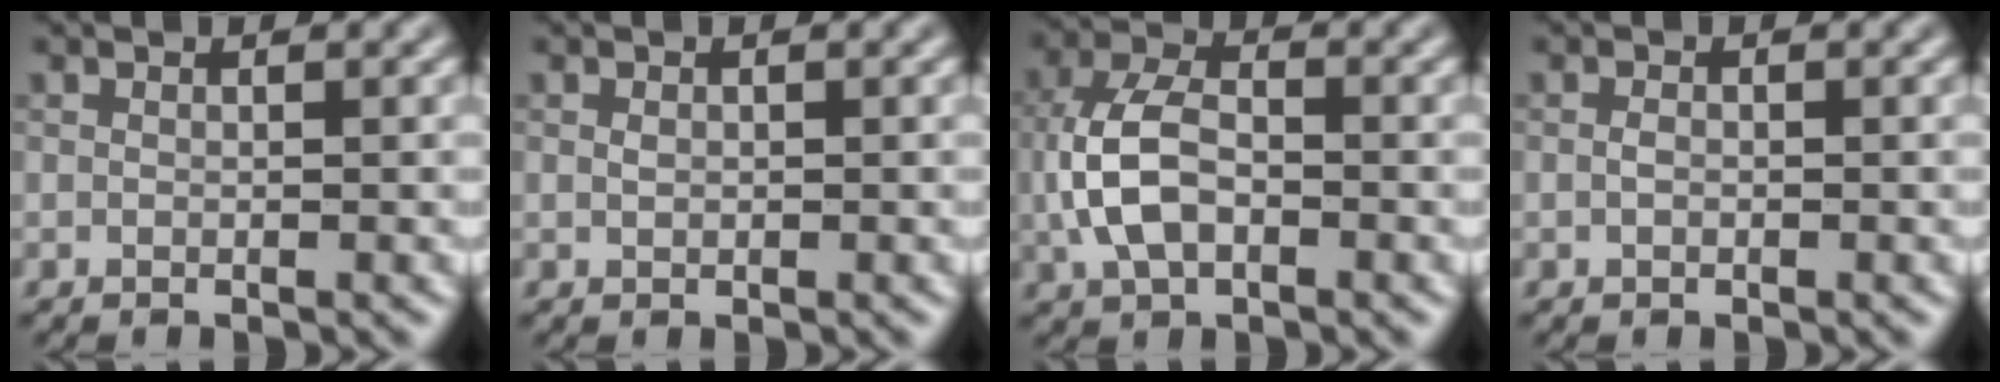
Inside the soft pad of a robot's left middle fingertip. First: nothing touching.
{"total": 0.6, "force": [0.1, 0.5, 0.3], "torque": [-0.006, 0.000, 0.002]}
{"total": 5.5, "force": [-0.9, 3.3, 4.3], "torque": [-0.095, 0.005, -0.023]}
{"total": 0.8, "force": [-0.2, 0.5, 0.5], "torque": [-0.012, 0.001, -0.004]}